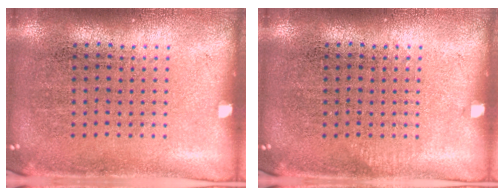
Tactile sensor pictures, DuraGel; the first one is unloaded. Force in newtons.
{"total": 0.6, "press": 0.6, "slide": 0.2}